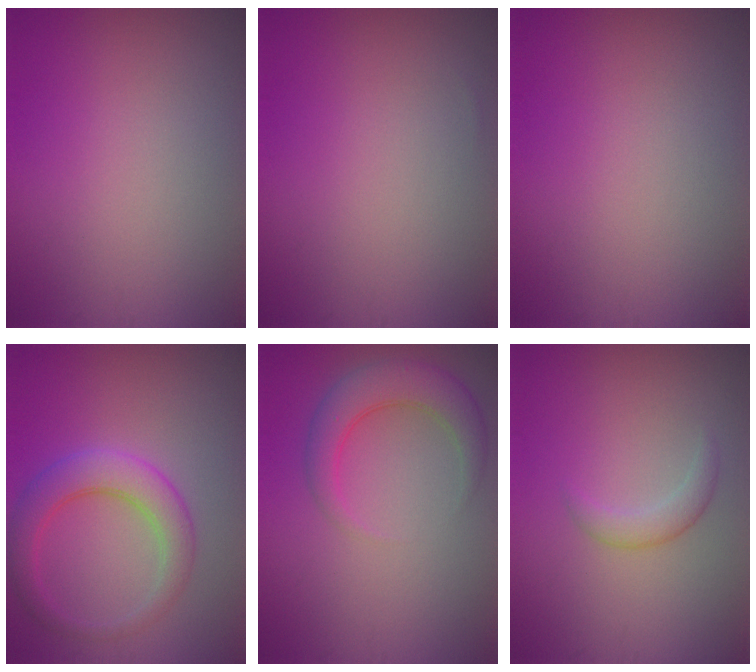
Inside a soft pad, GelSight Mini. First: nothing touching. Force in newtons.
{"total": 0.0}
{"total": 0.0}
{"total": 4.5, "press": 4.5, "slide": 0.1}
{"total": 4.0, "press": 4.0, "slide": 0.1}
{"total": 1.6, "press": 1.6, "slide": 0.1}